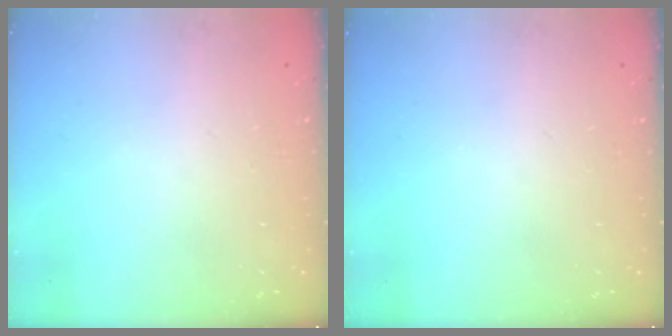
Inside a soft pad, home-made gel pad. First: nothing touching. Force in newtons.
{"total": 0.0}